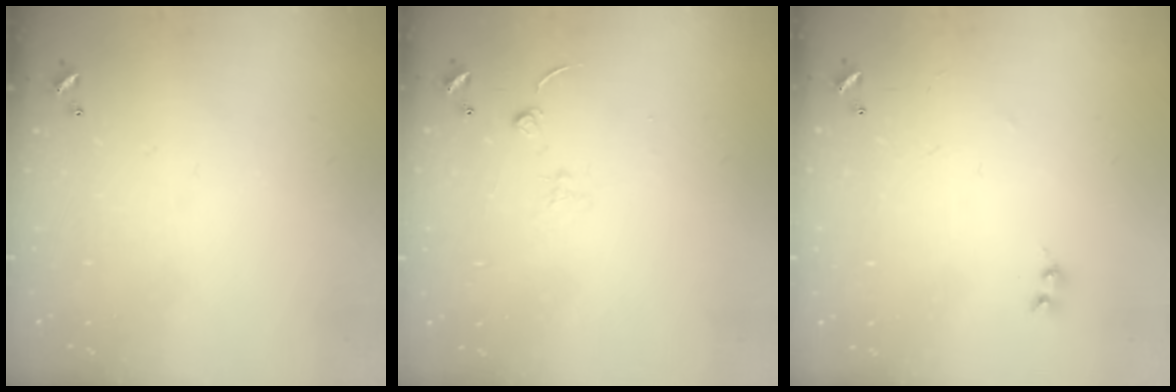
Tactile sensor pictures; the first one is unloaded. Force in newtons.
{"total": 0.9, "press": 0.9, "slide": 0.3}
{"total": 1.8, "press": 1.8, "slide": 0.3}